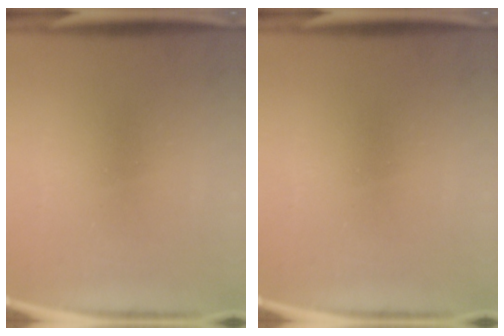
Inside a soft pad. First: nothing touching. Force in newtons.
{"total": 0.0}